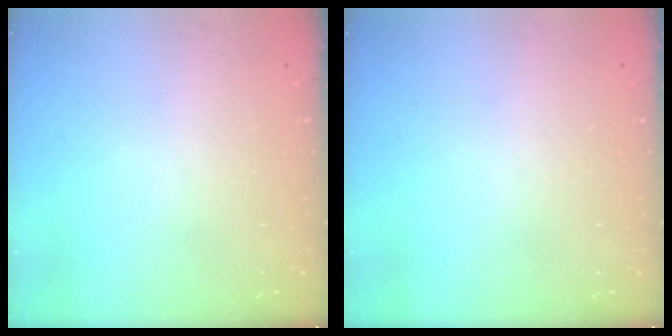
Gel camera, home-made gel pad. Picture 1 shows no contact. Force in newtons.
{"total": 0.0}